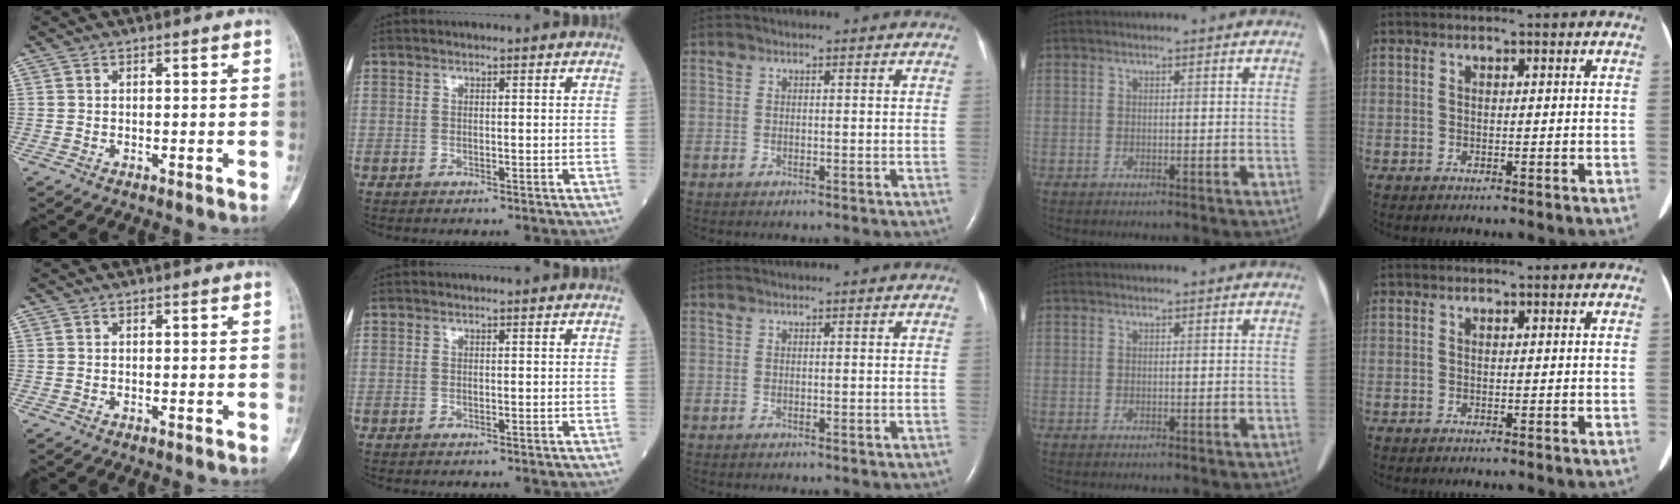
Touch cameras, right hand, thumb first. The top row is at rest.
{}